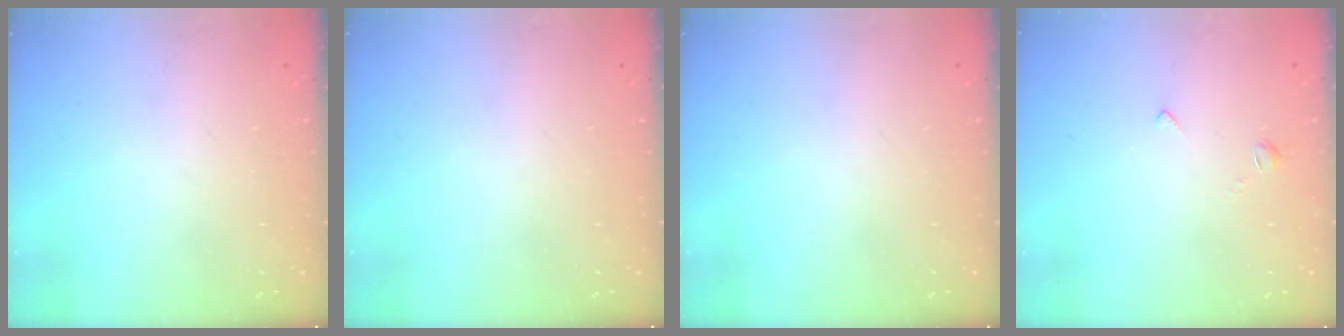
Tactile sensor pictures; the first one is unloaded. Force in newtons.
{"total": 0.0}
{"total": 0.0}
{"total": 2.2, "press": 2.2, "slide": 0.5}